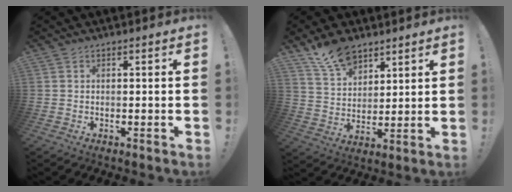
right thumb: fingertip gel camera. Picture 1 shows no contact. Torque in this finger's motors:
{"motor_torque": [0.03, 0.03, 0.09, 0.40, 0.00]}